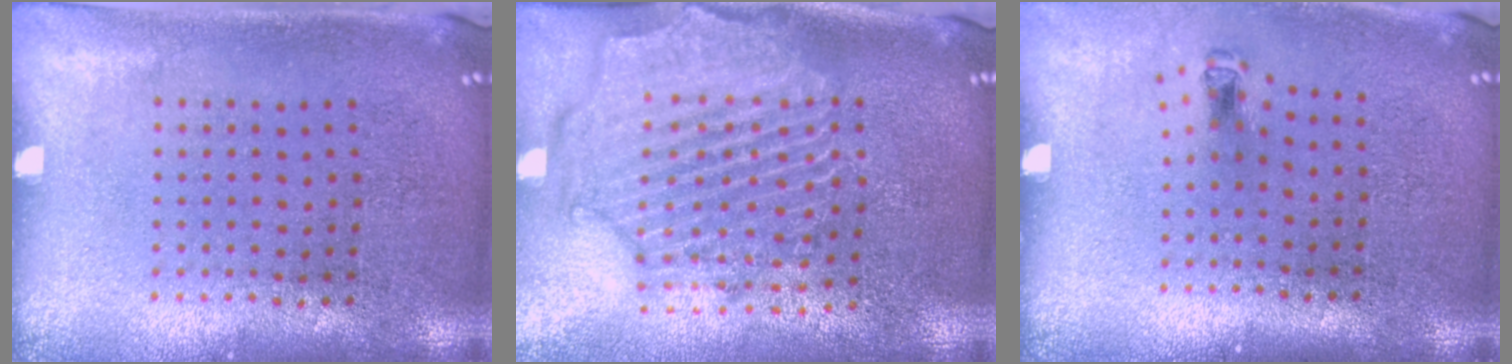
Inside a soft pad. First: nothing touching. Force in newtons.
{"total": 2.2, "press": 2.1, "slide": 0.8}
{"total": 0.6, "press": 0.3, "slide": 0.5}